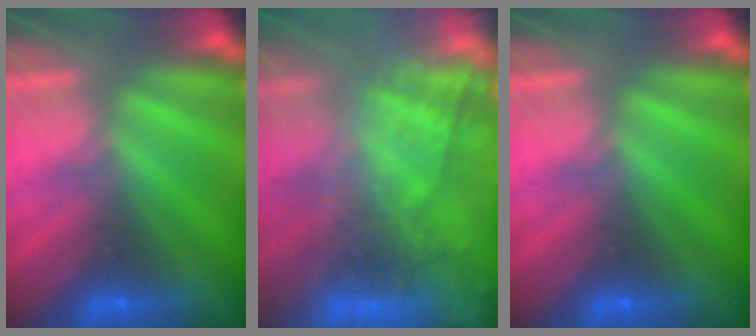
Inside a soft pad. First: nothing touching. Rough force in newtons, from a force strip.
{"total": 7.3}
{"total": 0.0}